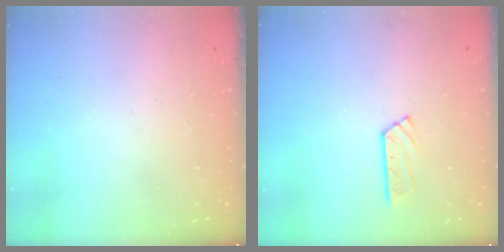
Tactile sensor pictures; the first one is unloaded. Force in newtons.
{"total": 3.6, "press": 3.6, "slide": 0.4}